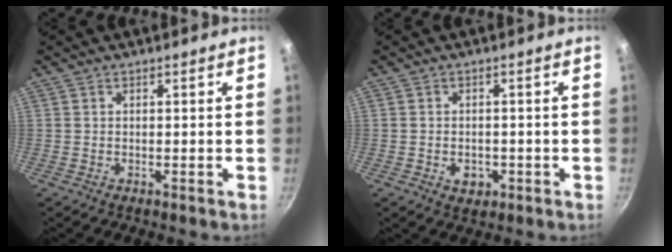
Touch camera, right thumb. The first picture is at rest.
{"total": 3.7, "force": [-1.3, 2.7, 2.2], "torque": [-0.024, 0.010, -0.011]}